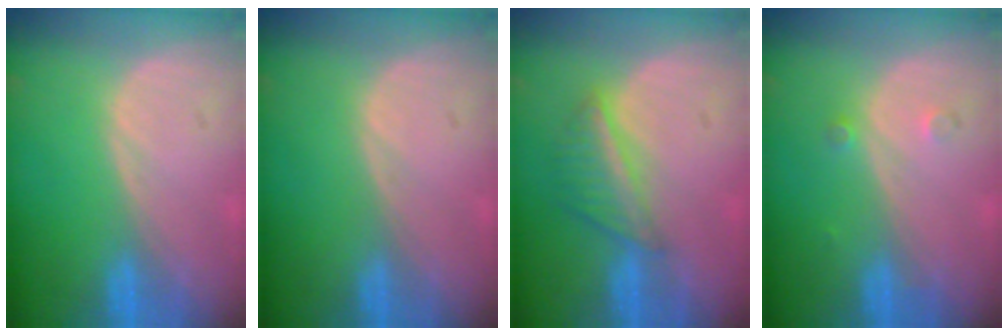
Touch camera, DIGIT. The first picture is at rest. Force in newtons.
{"total": 0.0}
{"total": 5.7, "press": 5.1, "slide": 2.5}
{"total": 1.5, "press": 1.2, "slide": 0.8}